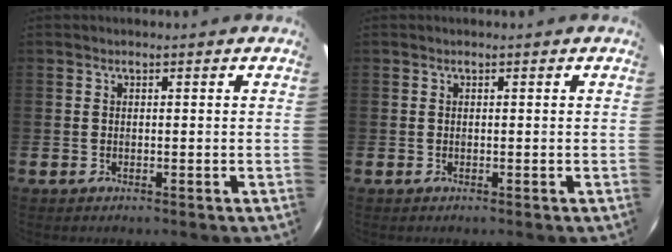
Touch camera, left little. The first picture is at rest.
{"total": 0.0}